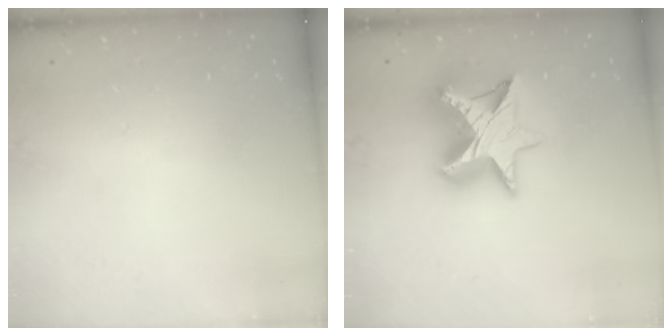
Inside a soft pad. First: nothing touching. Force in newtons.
{"total": 13.9, "press": 13.8, "slide": 1.0}